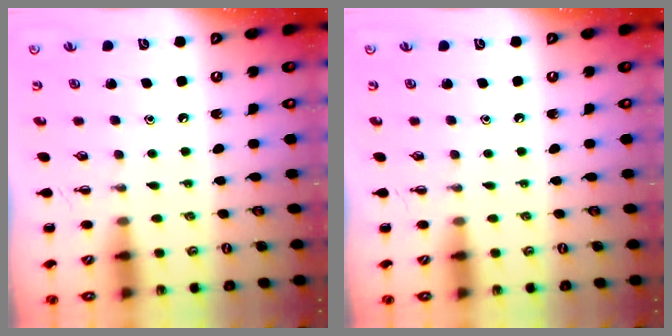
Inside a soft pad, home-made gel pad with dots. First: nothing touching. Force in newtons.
{"total": 0.0}